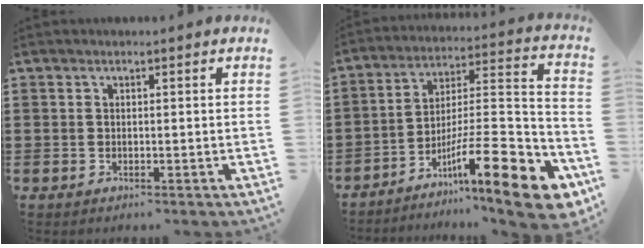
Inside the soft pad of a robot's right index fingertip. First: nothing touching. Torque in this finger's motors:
{"motor_torque": [1.57, -0.57, 1.06, 0.12]}